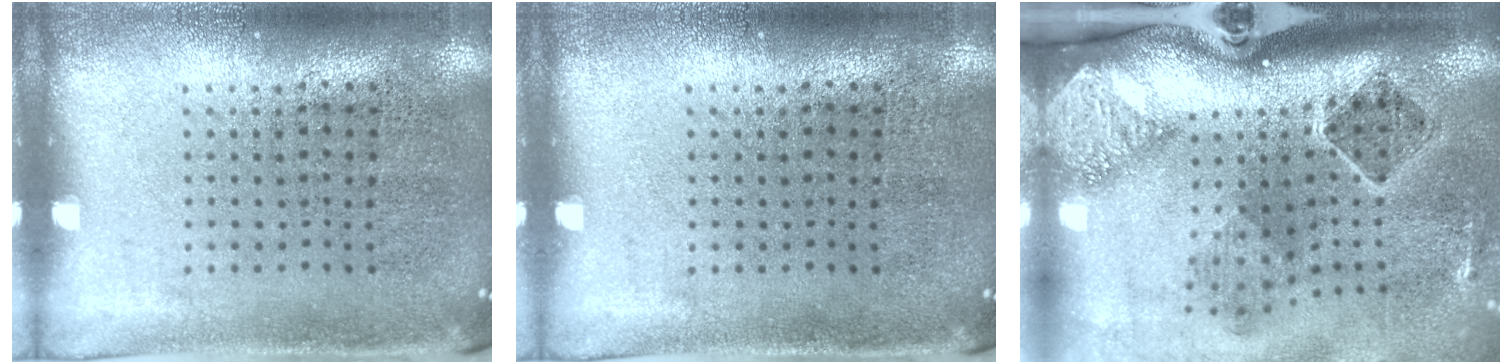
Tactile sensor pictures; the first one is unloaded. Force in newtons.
{"total": 0.0}
{"total": 3.1, "press": 2.0, "slide": 2.3}